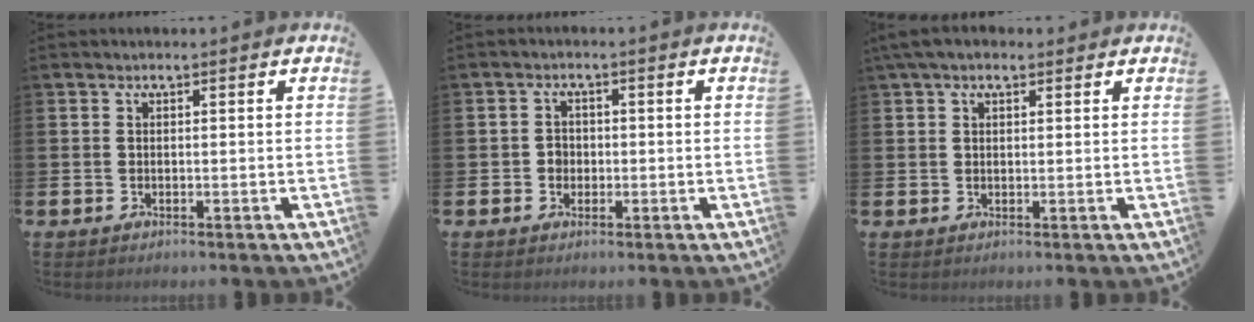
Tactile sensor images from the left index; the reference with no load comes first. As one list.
[{"total": 1.9, "force": [-0.3, 1.7, 0.6], "torque": [0.001, 0.002, -0.012]}, {"total": 2.9, "force": [2.0, 1.2, 1.7], "torque": [-0.026, 0.003, 0.034]}]